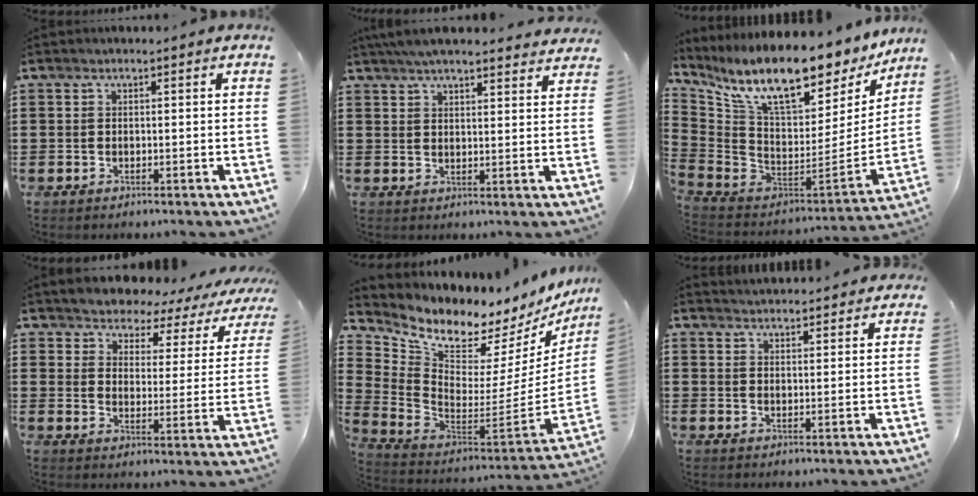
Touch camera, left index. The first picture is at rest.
{"total": 4.9, "force": [4.6, 0.6, 1.5], "torque": [-0.042, -0.008, 0.086]}
{"total": 14.4, "force": [10.7, 3.7, 9.0], "torque": [-0.194, -0.084, 0.183]}
{"total": 4.0, "force": [3.9, 0.8, 0.2], "torque": [-0.031, -0.033, 0.060]}
{"total": 6.8, "force": [6.4, 1.4, 1.7], "torque": [-0.076, -0.075, 0.107]}
{"total": 2.8, "force": [2.8, 0.0, 0.0], "torque": [-0.007, -0.007, 0.053]}